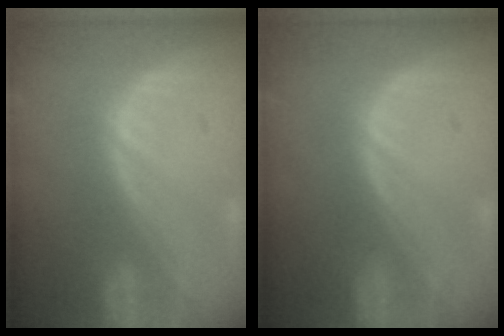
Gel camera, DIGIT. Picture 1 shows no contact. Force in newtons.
{"total": 0.5, "press": 0.0, "slide": 0.5}